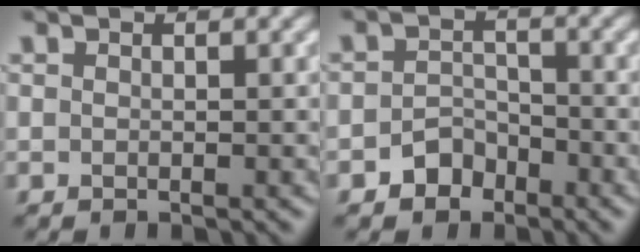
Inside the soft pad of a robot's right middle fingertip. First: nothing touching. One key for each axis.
{"total": 2.5, "fx": -1.6, "fy": 1.8, "fz": 0.8, "tx": -0.007, "ty": 0.007, "tz": -0.031}